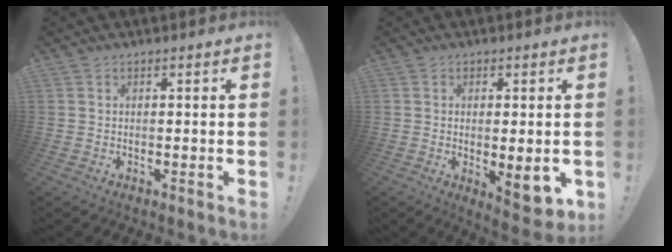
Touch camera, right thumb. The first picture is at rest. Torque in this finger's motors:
{"motor_torque": [0.12, 0.57, 0.54, 0.58, -0.03]}